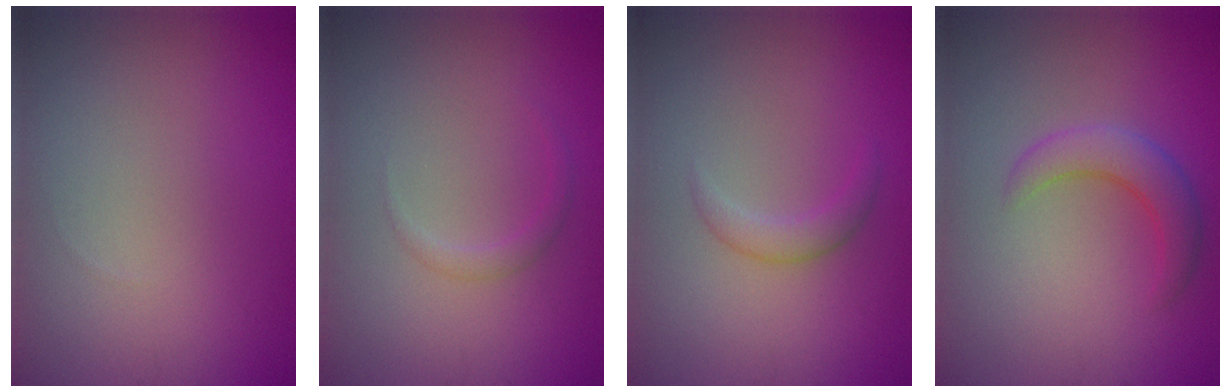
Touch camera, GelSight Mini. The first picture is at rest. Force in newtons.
{"total": 1.0, "press": 1.0, "slide": 0.1}
{"total": 1.7, "press": 1.7, "slide": 0.1}
{"total": 3.3, "press": 3.3, "slide": 0.2}